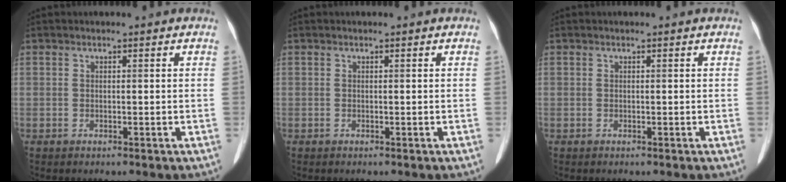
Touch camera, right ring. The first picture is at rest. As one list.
[{"total": 0.0}, {"total": 0.0}]